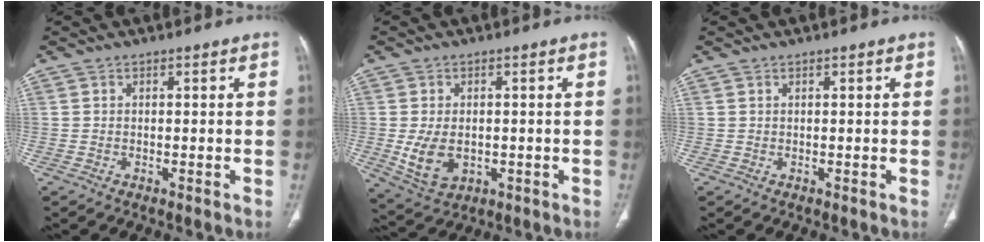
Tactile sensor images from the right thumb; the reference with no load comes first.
{"total": 7.8, "force": [-1.0, 5.3, 5.7], "torque": [-0.101, -0.003, -0.002]}
{"total": 0.0}